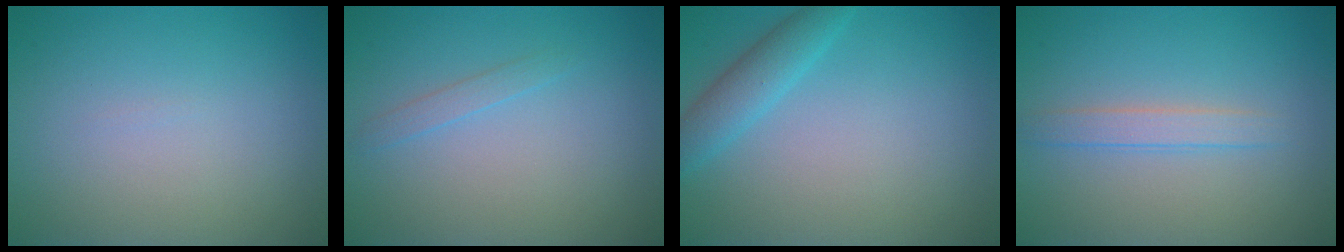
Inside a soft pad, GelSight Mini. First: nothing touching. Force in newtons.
{"total": 0.9, "press": 0.9, "slide": 0.1}
{"total": 2.1, "press": 2.1, "slide": 0.2}
{"total": 1.8, "press": 1.7, "slide": 0.2}